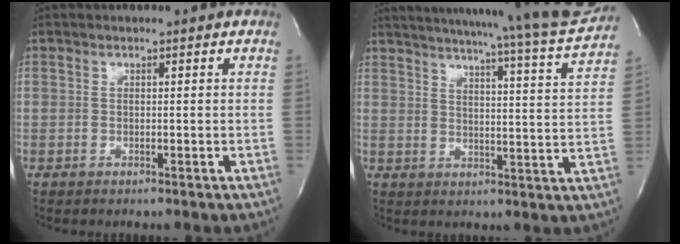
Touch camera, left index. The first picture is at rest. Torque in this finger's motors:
{"motor_torque": [0.45, -0.46, 0.45, 0.10]}